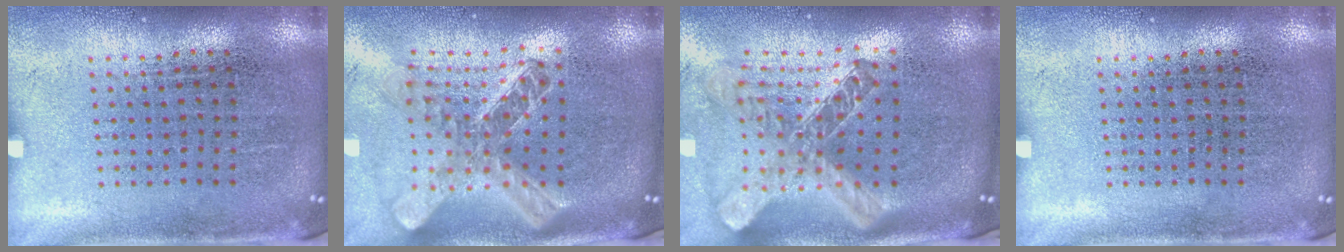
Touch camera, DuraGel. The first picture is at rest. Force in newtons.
{"total": 2.5, "press": 2.0, "slide": 1.6}
{"total": 2.7, "press": 2.0, "slide": 1.9}
{"total": 0.0}